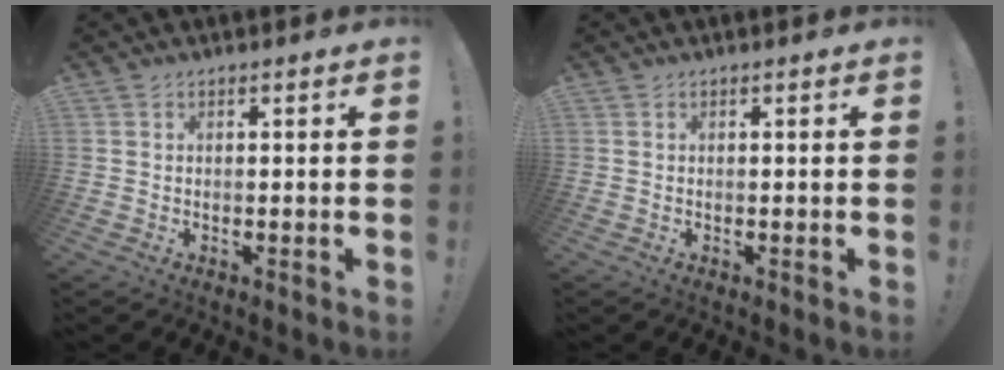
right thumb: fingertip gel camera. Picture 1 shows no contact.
{"total": 0.0}